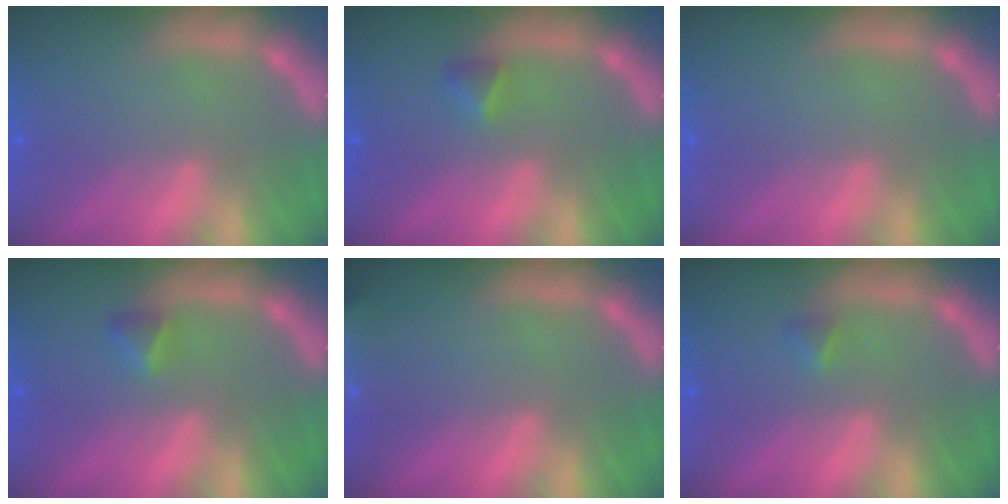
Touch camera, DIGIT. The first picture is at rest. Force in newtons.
{"total": 1.4}
{"total": 0.0}
{"total": 1.4}
{"total": 9.9}
{"total": 0.9}